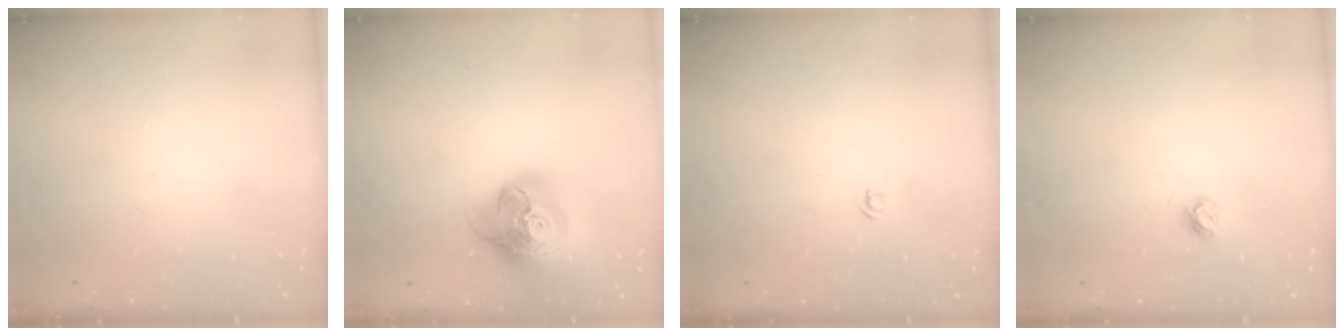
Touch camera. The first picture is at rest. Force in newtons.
{"total": 21.4, "press": 21.3, "slide": 2.3}
{"total": 3.2, "press": 3.2, "slide": 0.3}
{"total": 3.9, "press": 3.8, "slide": 0.7}